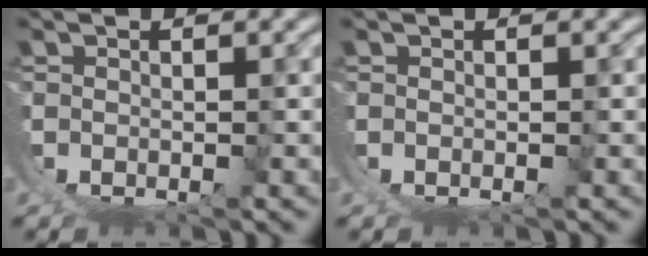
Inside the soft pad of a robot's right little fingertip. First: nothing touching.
{"total": 0.0}